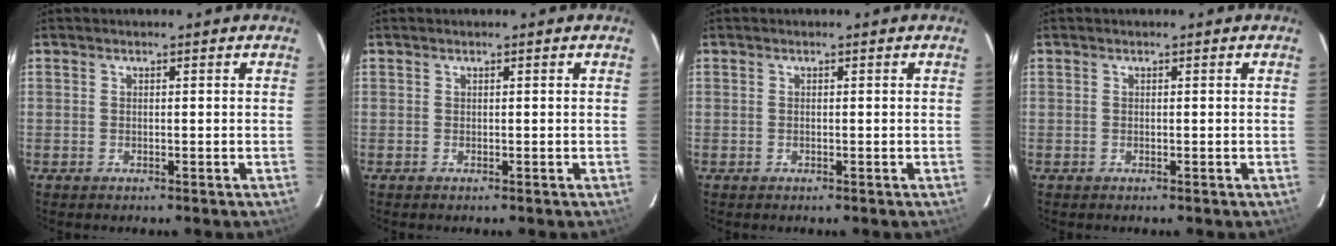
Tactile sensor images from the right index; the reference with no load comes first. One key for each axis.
{"total": 0.0}
{"total": 0.0}
{"total": 0.0}